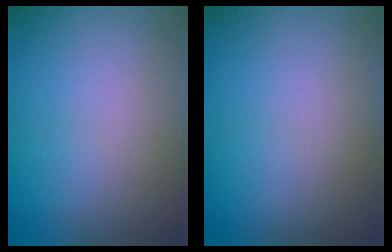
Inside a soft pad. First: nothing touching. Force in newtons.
{"total": 0.0}